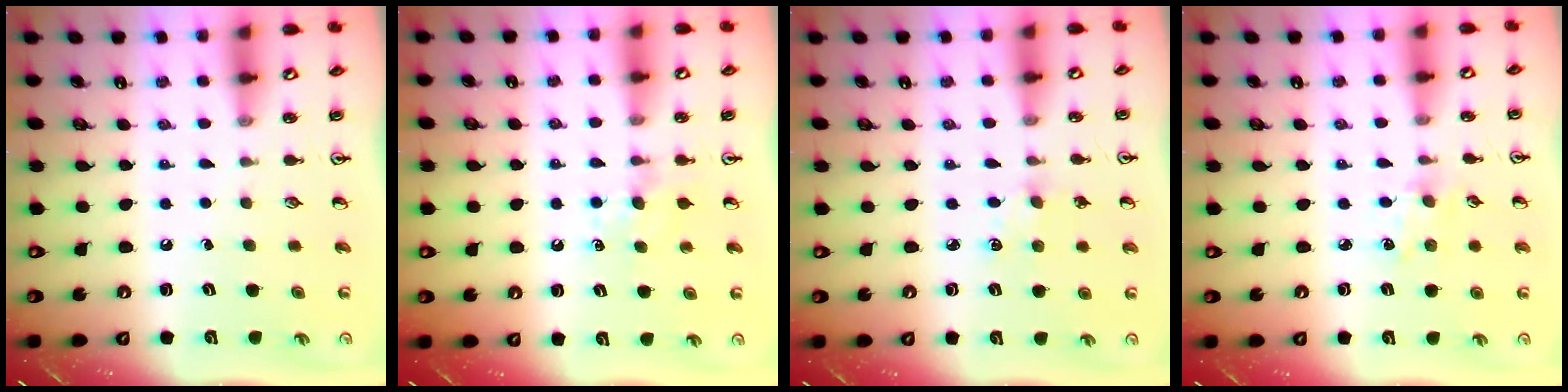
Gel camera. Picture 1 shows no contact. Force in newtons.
{"total": 4.8, "press": 4.7, "slide": 0.5}
{"total": 3.7, "press": 3.7, "slide": 0.5}
{"total": 2.8, "press": 2.8, "slide": 0.5}